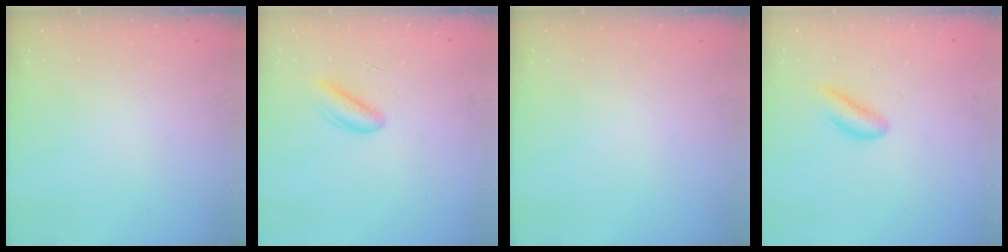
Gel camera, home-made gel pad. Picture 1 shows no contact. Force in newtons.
{"total": 2.9, "press": 2.9, "slide": 0.1}
{"total": 0.0}
{"total": 3.0, "press": 3.0, "slide": 0.6}